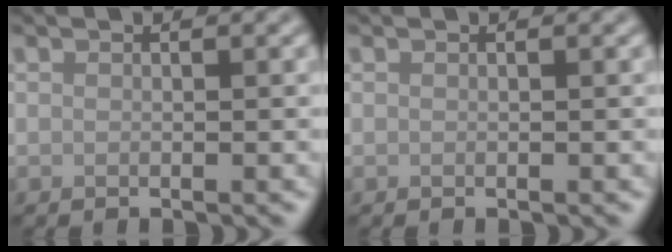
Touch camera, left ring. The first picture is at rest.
{"total": 0.0}